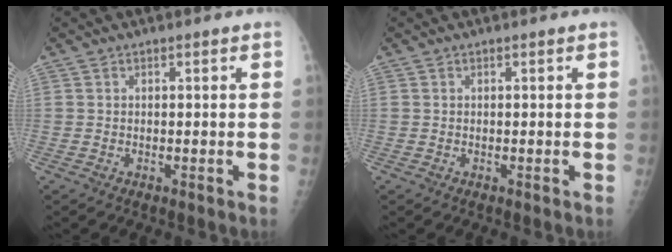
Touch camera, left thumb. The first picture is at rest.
{"total": 0.0}